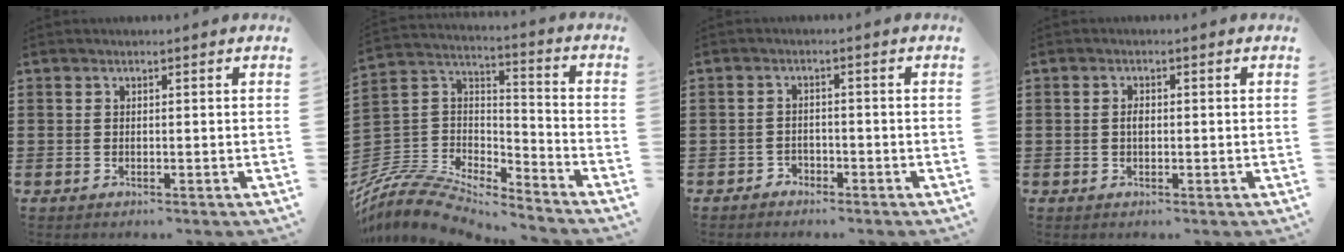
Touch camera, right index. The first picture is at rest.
{"total": 8.5, "force": [-8.0, 2.1, 2.1], "torque": [-0.064, 0.000, -0.167]}
{"total": 1.8, "force": [-1.6, 0.8, 0.0], "torque": [-0.008, 0.001, -0.036]}
{"total": 1.5, "force": [-0.1, 0.8, 1.3], "torque": [-0.025, 0.004, -0.002]}